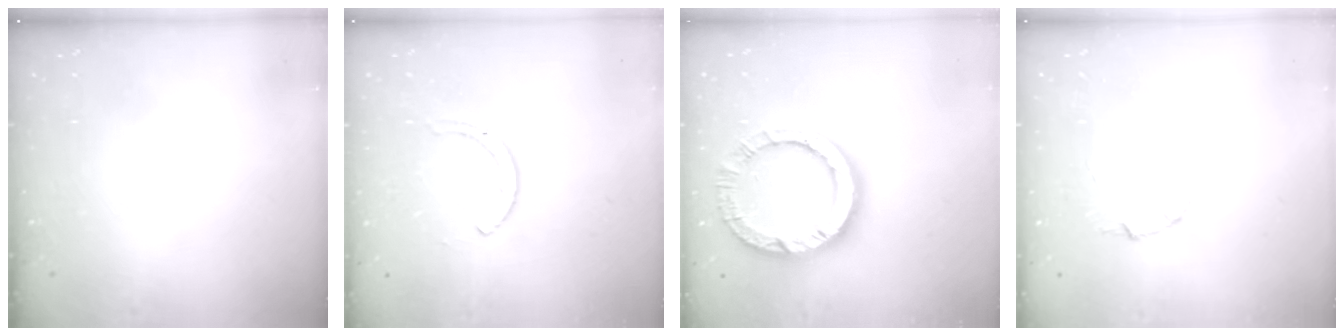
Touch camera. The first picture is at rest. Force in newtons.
{"total": 2.0, "press": 1.9, "slide": 0.3}
{"total": 14.0, "press": 13.9, "slide": 1.4}
{"total": 1.0, "press": 1.0, "slide": 0.3}